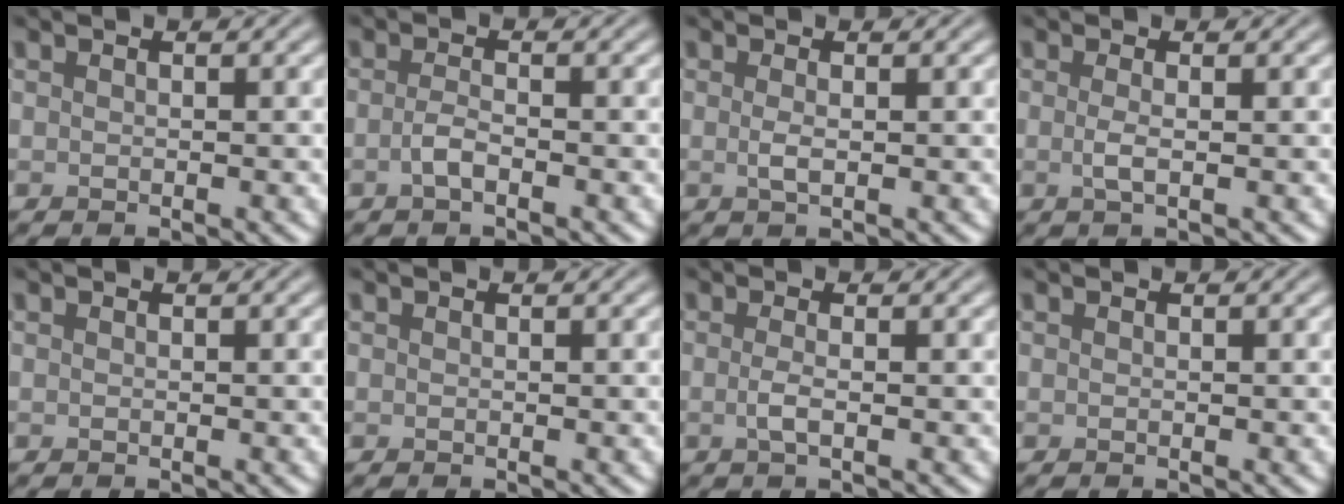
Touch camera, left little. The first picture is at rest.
{"total": 1.6, "force": [-0.6, 0.5, 1.4], "torque": [-0.029, 0.001, -0.016]}
{"total": 1.2, "force": [0.0, 0.3, 1.2], "torque": [-0.025, 0.000, 0.000]}
{"total": 1.5, "force": [-0.1, 0.4, 1.5], "torque": [-0.028, -0.001, -0.004]}
{"total": 0.0}
{"total": 0.0}
{"total": 1.6, "force": [-0.2, 0.5, 1.5], "torque": [-0.030, -0.002, -0.008]}
{"total": 0.0}